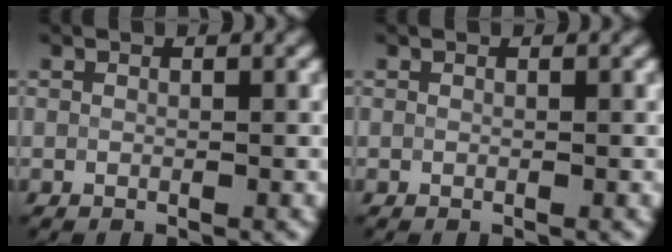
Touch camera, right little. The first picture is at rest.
{"total": 0.0}